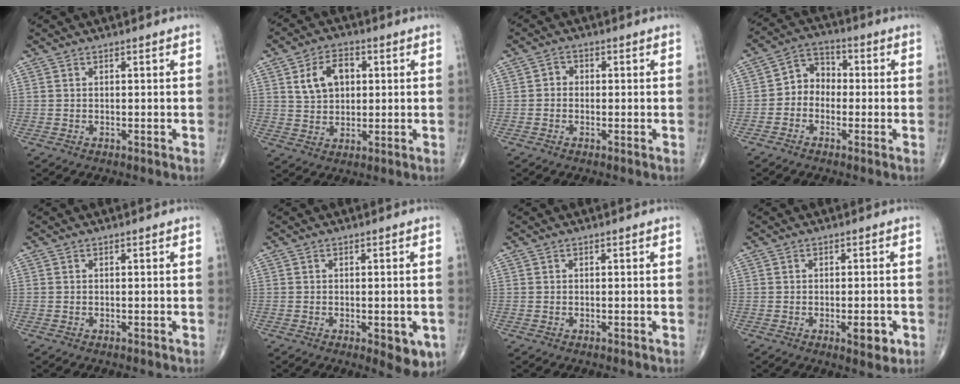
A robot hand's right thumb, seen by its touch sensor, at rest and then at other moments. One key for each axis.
{"total": 8.4, "fx": 2.3, "fy": 5.7, "fz": 5.7, "tx": -0.075, "ty": 0.002, "tz": 0.040}
{"total": 1.9, "fx": -0.3, "fy": 1.6, "fz": 0.8, "tx": 0.002, "ty": 0.007, "tz": -0.014}
{"total": 6.1, "fx": -1.2, "fy": 5.1, "fz": 3.1, "tx": -0.021, "ty": 0.029, "tz": -0.042}
{"total": 0.0}
{"total": 6.6, "fx": -2.2, "fy": 2.7, "fz": 5.6, "tx": -0.048, "ty": -0.008, "tz": -0.021}
{"total": 0.0}
{"total": 4.3, "fx": -1.5, "fy": 1.6, "fz": 3.7, "tx": -0.039, "ty": -0.003, "tz": -0.016}